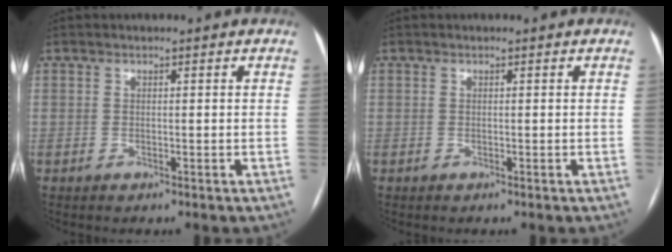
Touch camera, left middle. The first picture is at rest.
{"total": 0.0}